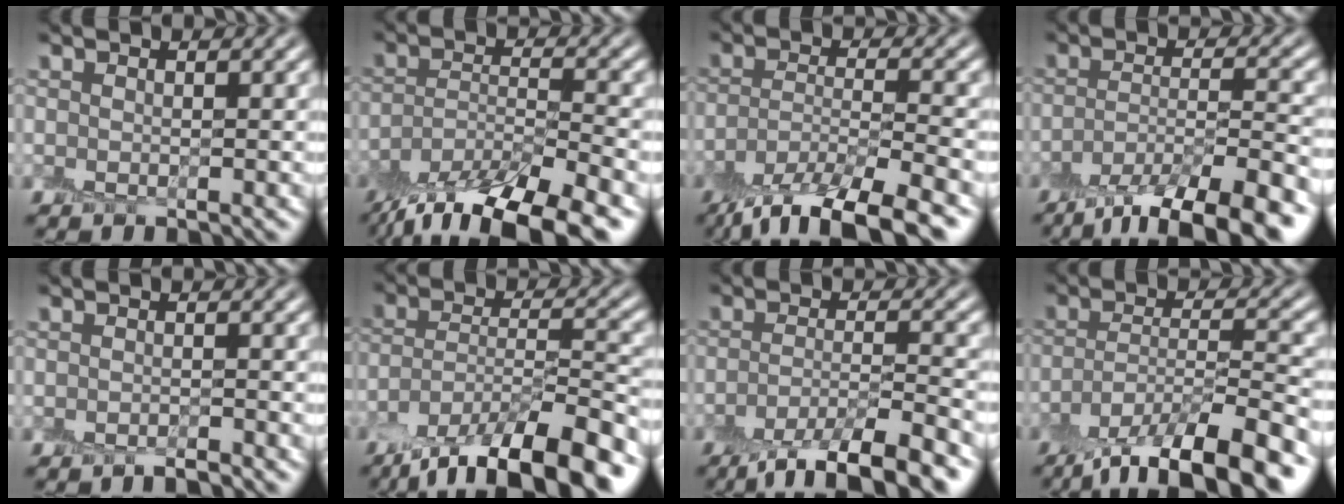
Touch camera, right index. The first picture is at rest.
{"total": 10.9, "force": [-8.2, 3.3, 6.3], "torque": [-0.104, -0.022, -0.140]}
{"total": 9.4, "force": [-6.9, 2.8, 5.9], "torque": [-0.101, -0.021, -0.120]}
{"total": 9.7, "force": [-6.7, 2.8, 6.5], "torque": [-0.100, -0.009, -0.110]}
{"total": 1.3, "force": [-1.1, 0.2, 0.5], "torque": [-0.003, -0.004, -0.022]}
{"total": 12.3, "force": [-9.1, 4.0, 7.3], "torque": [-0.128, 0.002, -0.155]}
{"total": 7.8, "force": [-5.1, 2.0, 5.5], "torque": [-0.077, -0.007, -0.088]}
{"total": 11.0, "force": [-7.4, 3.4, 7.4], "torque": [-0.122, -0.006, -0.125]}